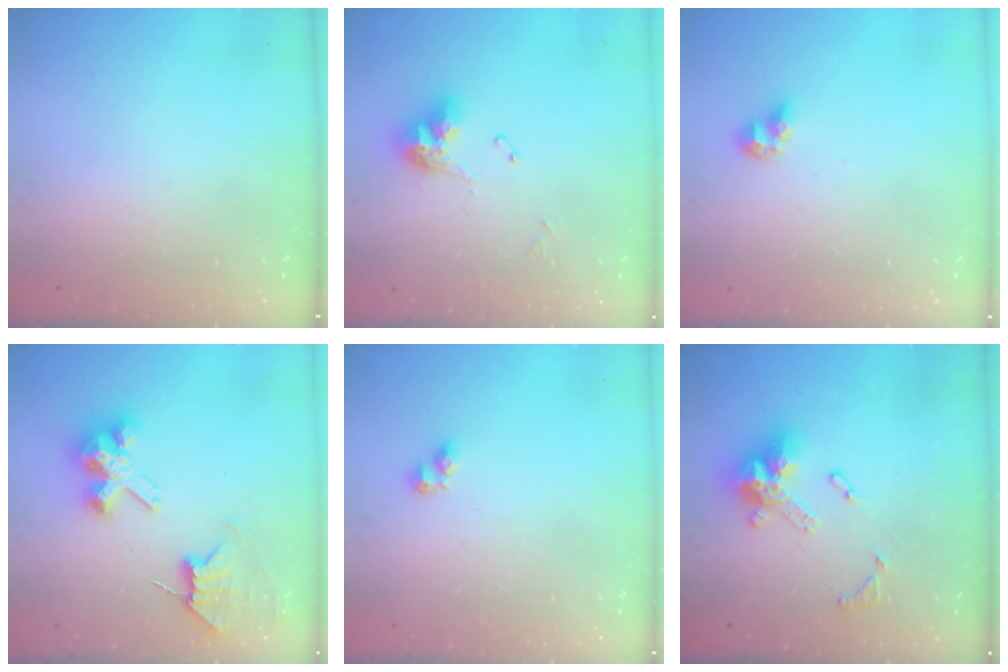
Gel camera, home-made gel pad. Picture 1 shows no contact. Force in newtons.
{"total": 10.2, "press": 10.1, "slide": 1.0}
{"total": 5.4, "press": 5.3, "slide": 1.1}
{"total": 7.8, "press": 7.7, "slide": 1.0}
{"total": 3.5, "press": 3.5, "slide": 0.4}
{"total": 14.7, "press": 14.6, "slide": 1.6}